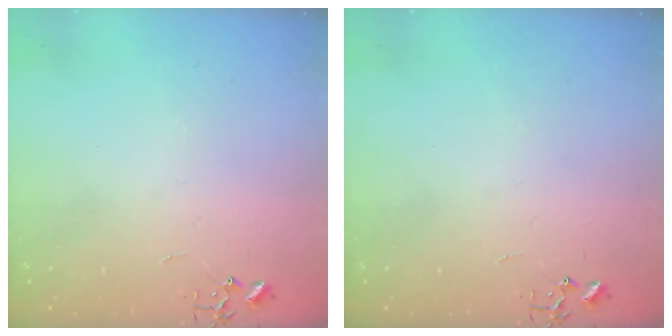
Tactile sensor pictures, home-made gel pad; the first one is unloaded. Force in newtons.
{"total": 0.0}